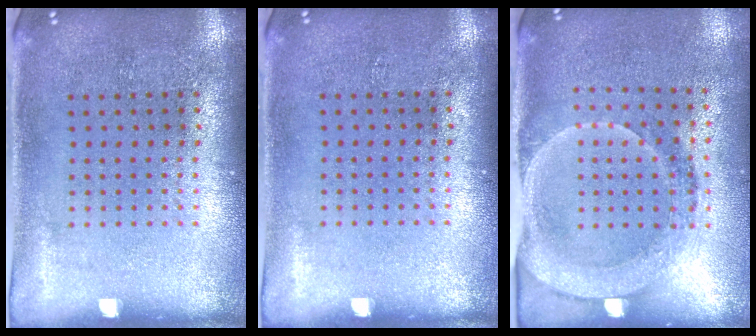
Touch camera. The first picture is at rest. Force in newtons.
{"total": 0.0}
{"total": 1.7, "press": 1.6, "slide": 0.7}